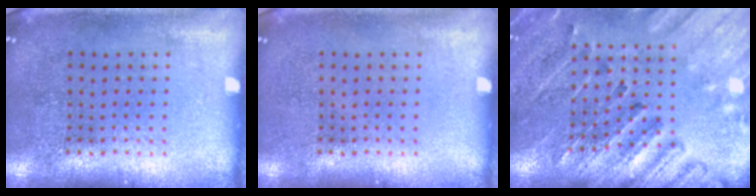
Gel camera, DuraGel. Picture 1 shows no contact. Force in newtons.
{"total": 0.0}
{"total": 2.6, "press": 2.6, "slide": 0.4}